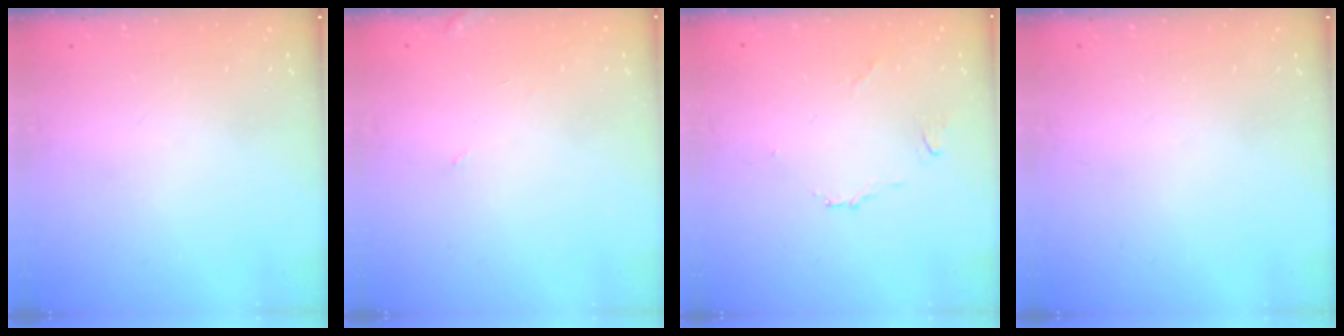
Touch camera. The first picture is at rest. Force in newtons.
{"total": 1.5, "press": 1.5, "slide": 0.1}
{"total": 3.0, "press": 3.0, "slide": 0.5}
{"total": 0.0}